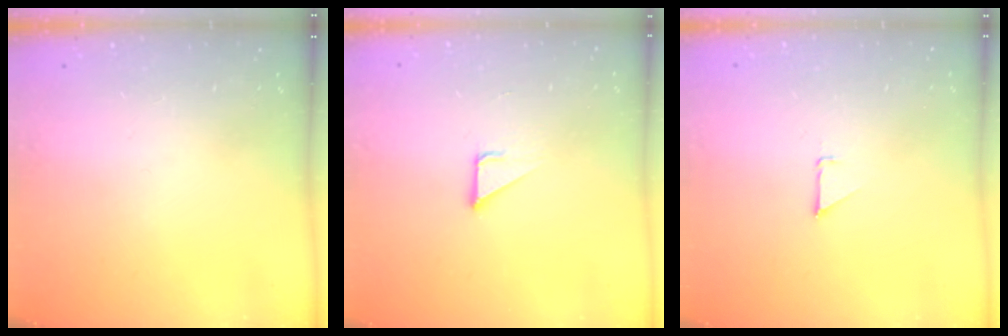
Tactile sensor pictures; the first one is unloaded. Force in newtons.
{"total": 2.1, "press": 2.1, "slide": 0.1}
{"total": 0.8, "press": 0.8, "slide": 0.1}